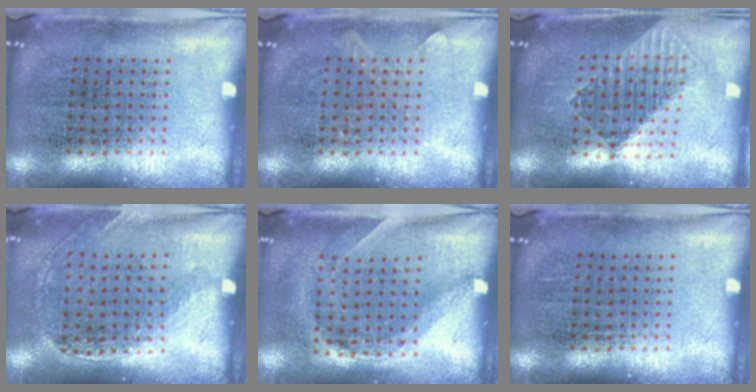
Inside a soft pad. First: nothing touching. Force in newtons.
{"total": 0.6, "press": 0.6, "slide": 0.1}
{"total": 1.6, "press": 1.4, "slide": 0.9}
{"total": 1.2, "press": 1.1, "slide": 0.5}
{"total": 1.4, "press": 1.1, "slide": 0.9}
{"total": 0.0}